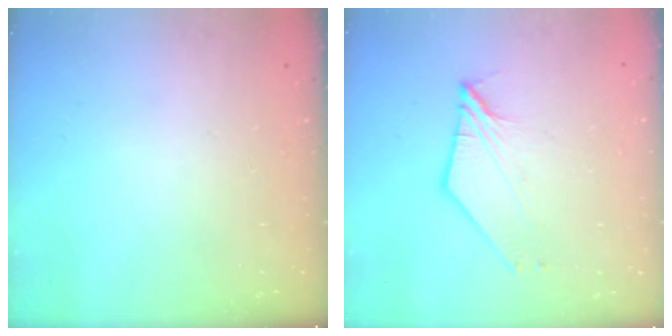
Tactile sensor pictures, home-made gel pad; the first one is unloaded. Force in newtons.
{"total": 6.7, "press": 6.6, "slide": 1.2}